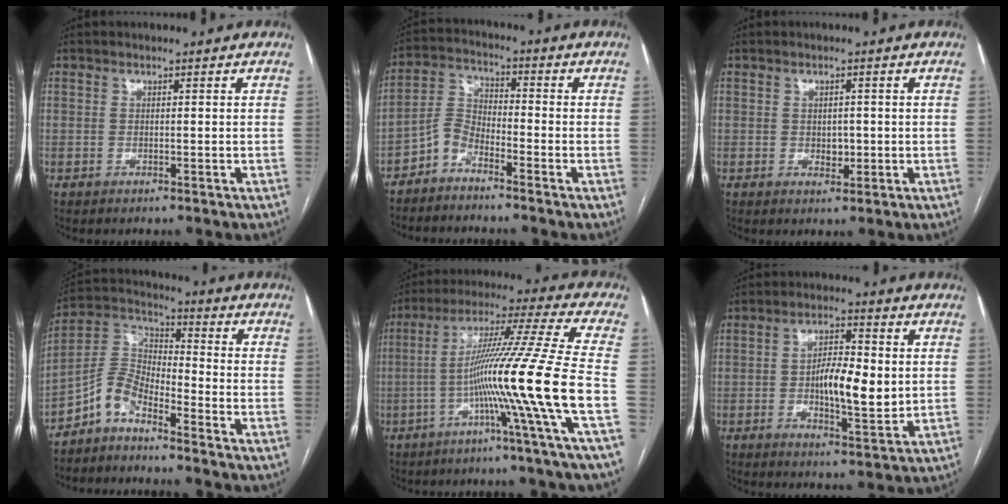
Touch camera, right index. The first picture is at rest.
{"total": 4.5, "force": [-3.6, 1.8, 2.0], "torque": [-0.044, 0.002, -0.080]}
{"total": 2.3, "force": [-0.1, 1.7, 1.6], "torque": [-0.019, 0.001, 0.004]}
{"total": 7.0, "force": [-5.4, 2.5, 3.5], "torque": [-0.076, 0.023, -0.114]}
{"total": 17.5, "force": [-4.9, -3.9, 16.3], "torque": [-0.280, -0.008, -0.096]}
{"total": 9.1, "force": [0.0, 3.0, 8.6], "torque": [-0.147, 0.003, 0.001]}